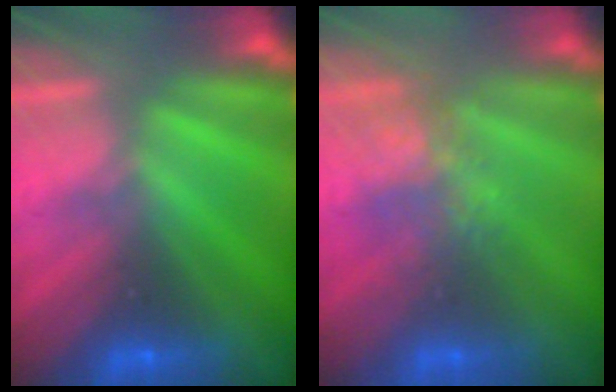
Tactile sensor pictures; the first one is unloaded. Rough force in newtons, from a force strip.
{"total": 3.5}